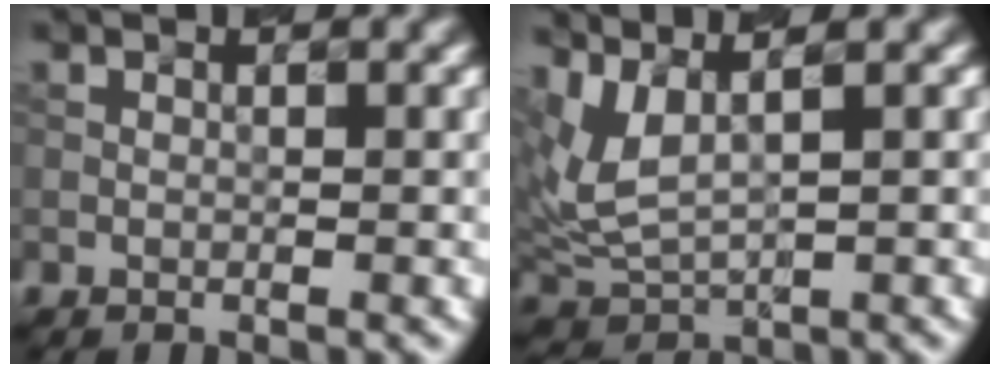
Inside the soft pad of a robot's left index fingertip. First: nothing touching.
{"total": 4.3, "force": [2.3, 1.5, 3.3], "torque": [-0.092, 0.002, 0.054]}